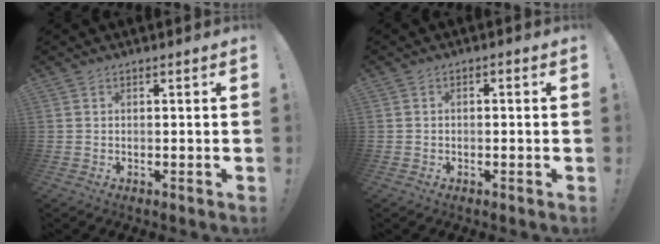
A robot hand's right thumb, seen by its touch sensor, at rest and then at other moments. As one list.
[{"total": 1.4, "force": [-1.1, 0.6, 0.6], "torque": [-0.009, 0.006, -0.020]}]